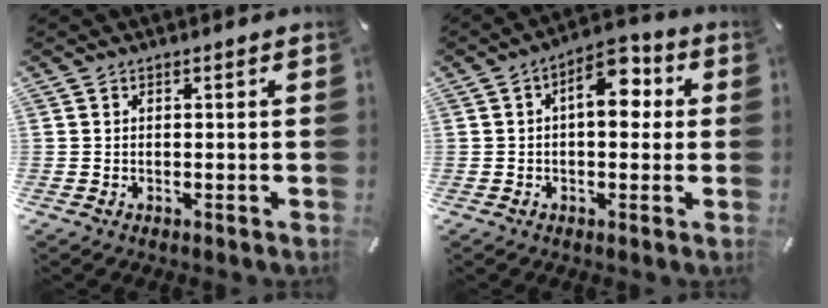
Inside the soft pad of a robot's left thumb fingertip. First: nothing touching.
{"total": 9.3, "force": [1.8, 5.1, 7.6], "torque": [-0.096, -0.005, 0.023]}